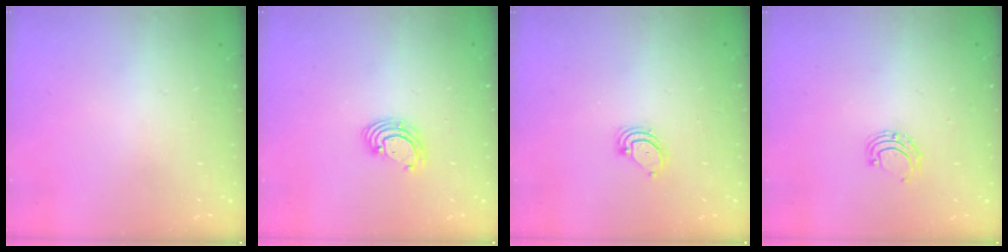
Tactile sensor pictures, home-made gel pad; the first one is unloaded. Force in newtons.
{"total": 3.8, "press": 3.8, "slide": 0.2}
{"total": 3.2, "press": 3.2, "slide": 0.2}
{"total": 4.1, "press": 4.1, "slide": 0.4}